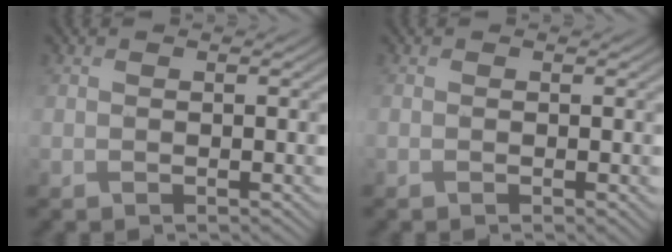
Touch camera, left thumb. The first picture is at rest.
{"total": 0.0}